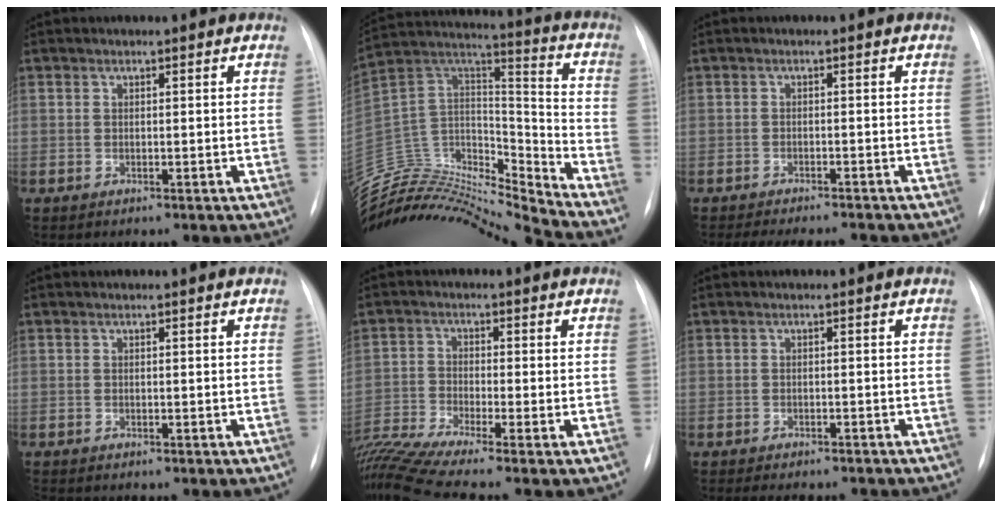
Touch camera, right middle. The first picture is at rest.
{"total": 24.8, "force": [-24.0, 1.8, 6.2], "torque": [-0.127, 0.037, -0.407]}
{"total": 8.2, "force": [-7.6, 1.3, 2.9], "torque": [-0.041, -0.003, -0.100]}
{"total": 0.6, "force": [-0.6, 0.1, 0.2], "torque": [-0.003, 0.000, -0.009]}
{"total": 11.2, "force": [-9.2, -1.3, 6.2], "torque": [-0.136, -0.006, -0.171]}
{"total": 7.1, "force": [-6.3, 2.0, 2.6], "torque": [-0.029, 0.001, -0.074]}